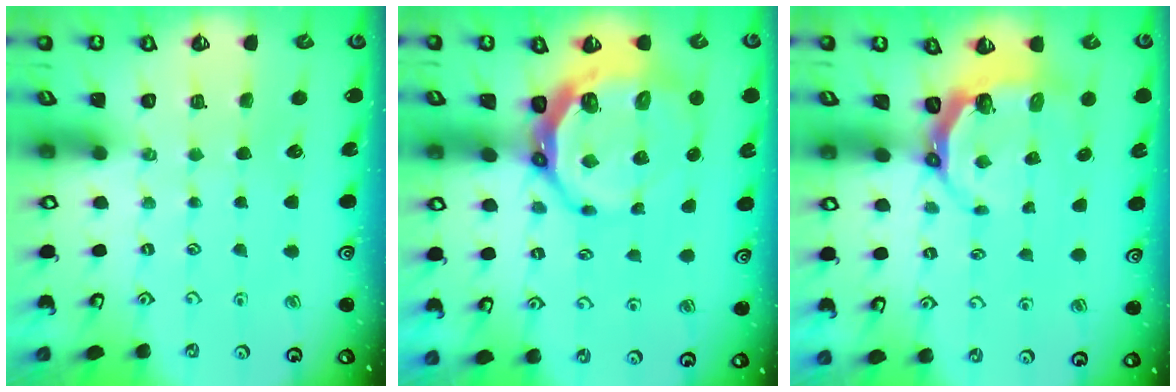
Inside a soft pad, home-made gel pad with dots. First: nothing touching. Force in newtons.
{"total": 11.0, "press": 10.1, "slide": 4.3}
{"total": 5.5, "press": 4.4, "slide": 3.3}